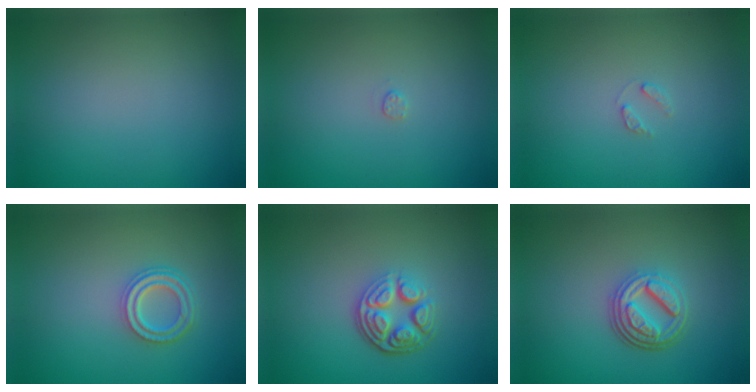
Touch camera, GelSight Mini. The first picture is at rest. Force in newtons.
{"total": 0.5, "press": 0.5, "slide": 0.2}
{"total": 0.9, "press": 0.9, "slide": 0.2}
{"total": 3.4, "press": 2.6, "slide": 2.1}
{"total": 4.8, "press": 3.5, "slide": 3.3}
{"total": 4.7, "press": 3.5, "slide": 3.1}